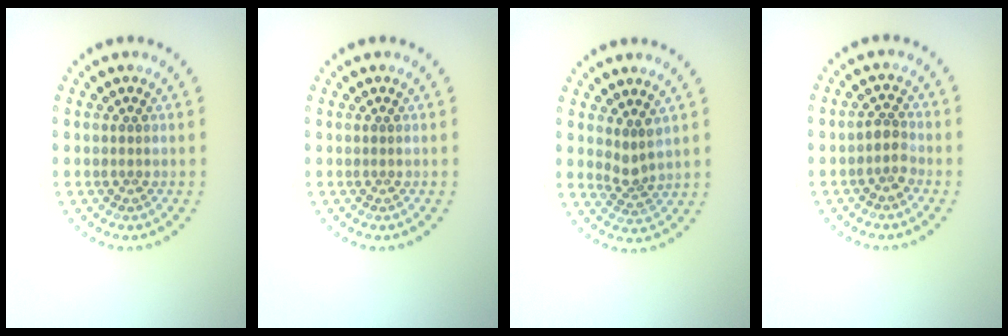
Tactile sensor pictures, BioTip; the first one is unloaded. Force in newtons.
{"total": 0.0}
{"total": 1.9, "press": 1.4, "slide": 1.3}
{"total": 1.8, "press": 1.5, "slide": 1.1}